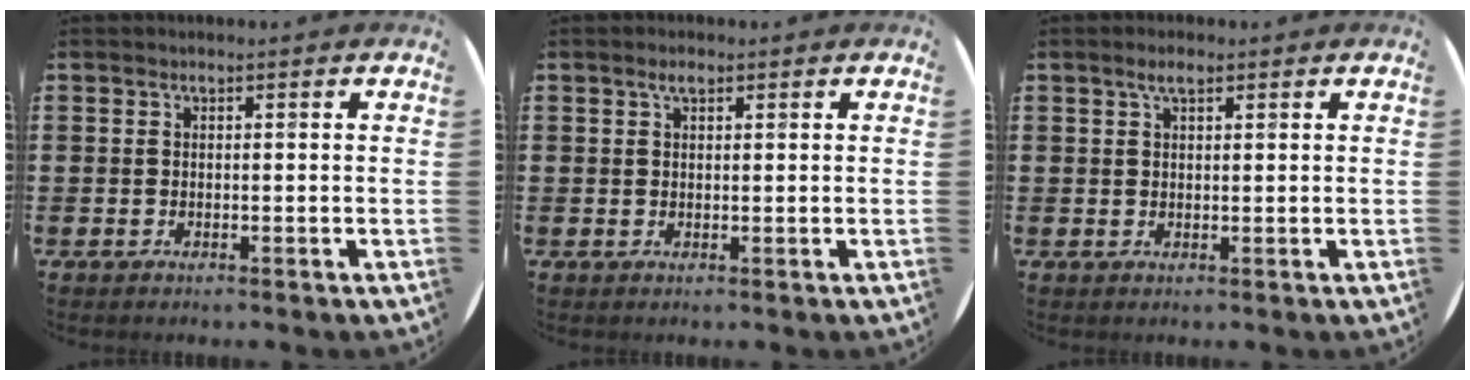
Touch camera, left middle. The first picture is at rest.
{"total": 1.3, "force": [0.9, 0.5, 0.7], "torque": [-0.015, 0.006, 0.014]}
{"total": 2.0, "force": [1.4, 0.7, 1.2], "torque": [-0.026, 0.006, 0.023]}